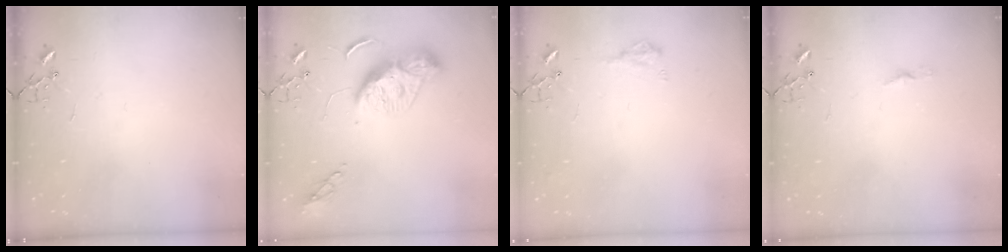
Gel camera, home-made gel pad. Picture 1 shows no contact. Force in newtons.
{"total": 11.6, "press": 11.6, "slide": 1.0}
{"total": 8.8, "press": 8.7, "slide": 1.0}
{"total": 3.8, "press": 3.7, "slide": 0.3}